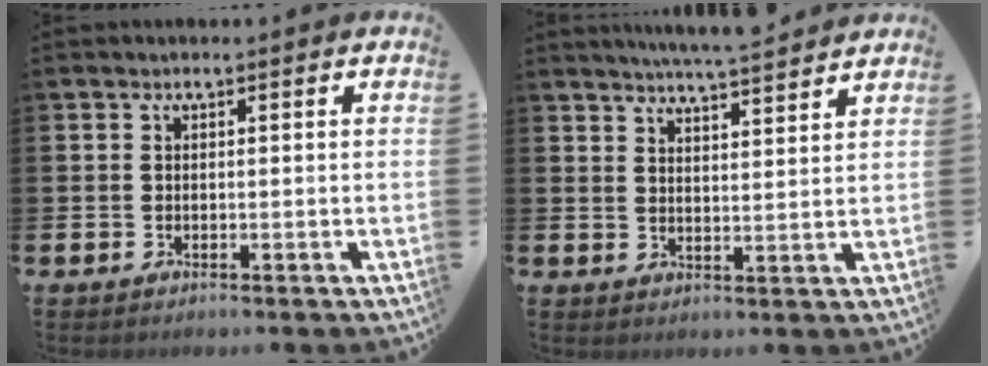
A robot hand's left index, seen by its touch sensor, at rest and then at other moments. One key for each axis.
{"total": 5.5, "fx": 5.4, "fy": -0.6, "fz": 0.7, "tx": -0.022, "ty": -0.032, "tz": 0.095}